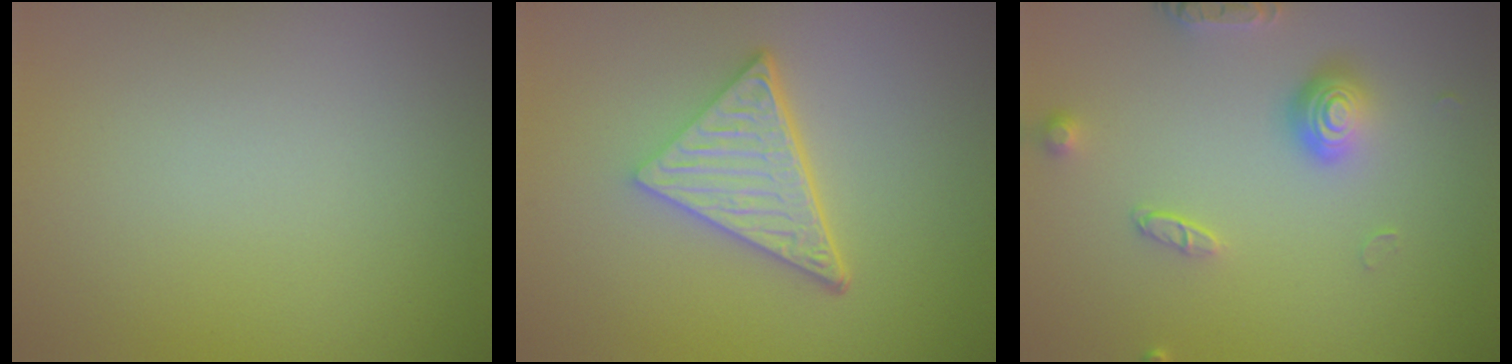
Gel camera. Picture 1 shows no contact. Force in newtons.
{"total": 5.3, "press": 3.7, "slide": 3.8}
{"total": 3.7, "press": 2.7, "slide": 2.5}